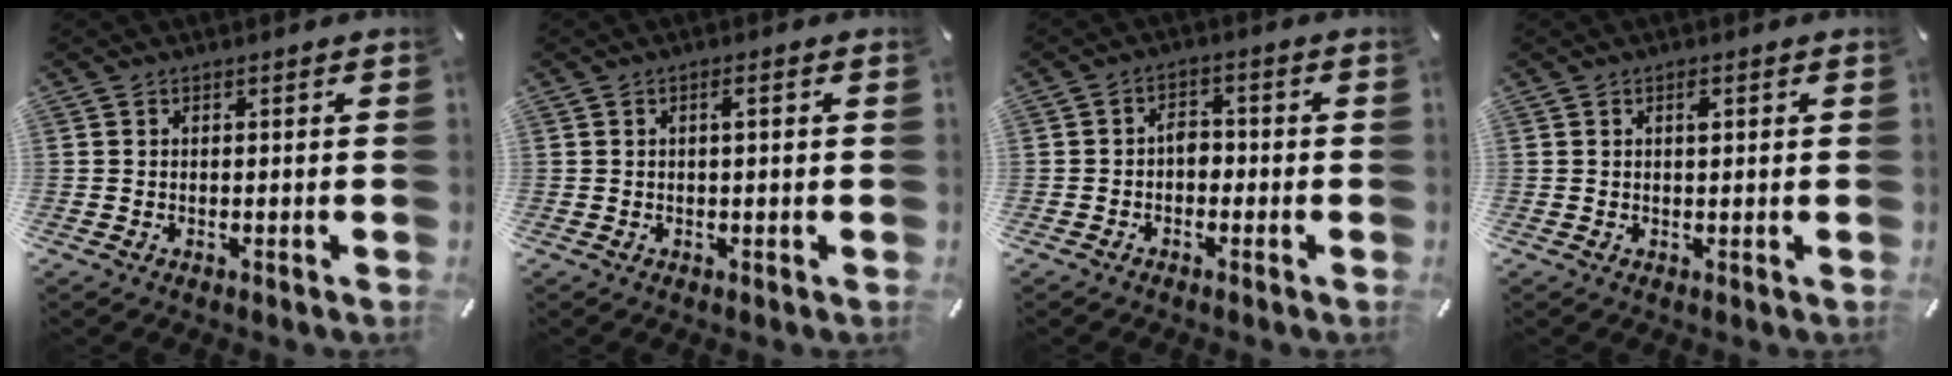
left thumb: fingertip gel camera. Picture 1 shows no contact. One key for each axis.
{"total": 2.0, "fx": 0.4, "fy": 0.4, "fz": 1.9, "tx": -0.037, "ty": 0.003, "tz": 0.004}
{"total": 3.2, "fx": -1.2, "fy": 2.2, "fz": 1.9, "tx": -0.036, "ty": 0.015, "tz": -0.024}
{"total": 1.6, "fx": 0.5, "fy": 0.6, "fz": 1.4, "tx": -0.022, "ty": 0.000, "tz": 0.006}